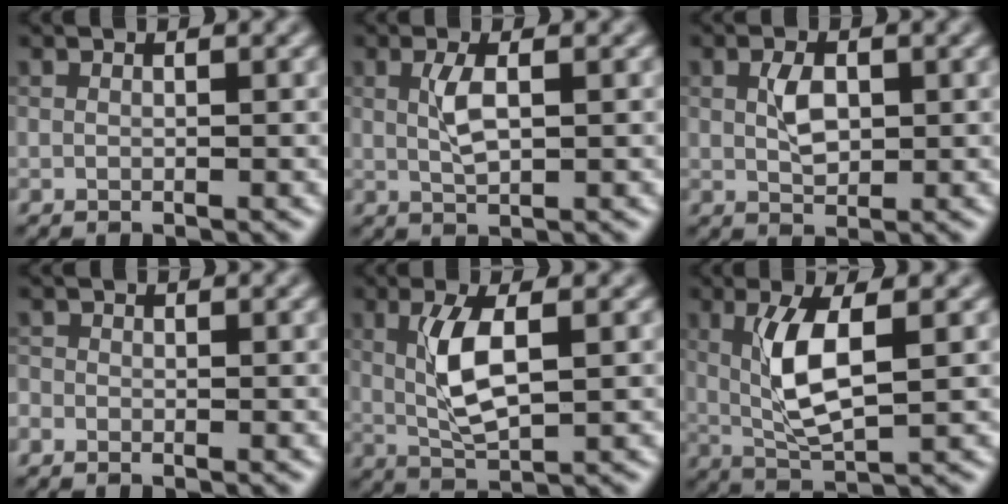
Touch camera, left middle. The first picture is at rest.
{"total": 2.0, "force": [0.3, 0.6, 1.9], "torque": [-0.046, 0.002, 0.011]}
{"total": 2.1, "force": [0.2, 1.3, 1.7], "torque": [-0.041, 0.002, 0.010]}
{"total": 0.6, "force": [-0.5, 0.5, 0.0], "torque": [-0.001, -0.004, -0.009]}
{"total": 4.3, "force": [0.5, 1.3, 4.1], "torque": [-0.087, 0.004, 0.017]}
{"total": 5.0, "force": [0.7, 1.3, 4.7], "torque": [-0.099, -0.001, 0.022]}